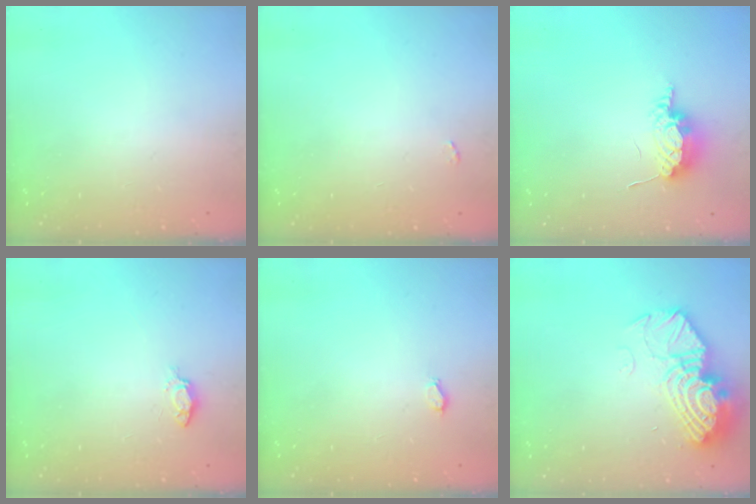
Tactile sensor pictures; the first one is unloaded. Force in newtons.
{"total": 2.2, "press": 2.1, "slide": 0.3}
{"total": 7.8, "press": 7.6, "slide": 1.8}
{"total": 3.9, "press": 3.9, "slide": 0.5}
{"total": 2.3, "press": 2.0, "slide": 1.2}
{"total": 15.3, "press": 15.3, "slide": 0.9}